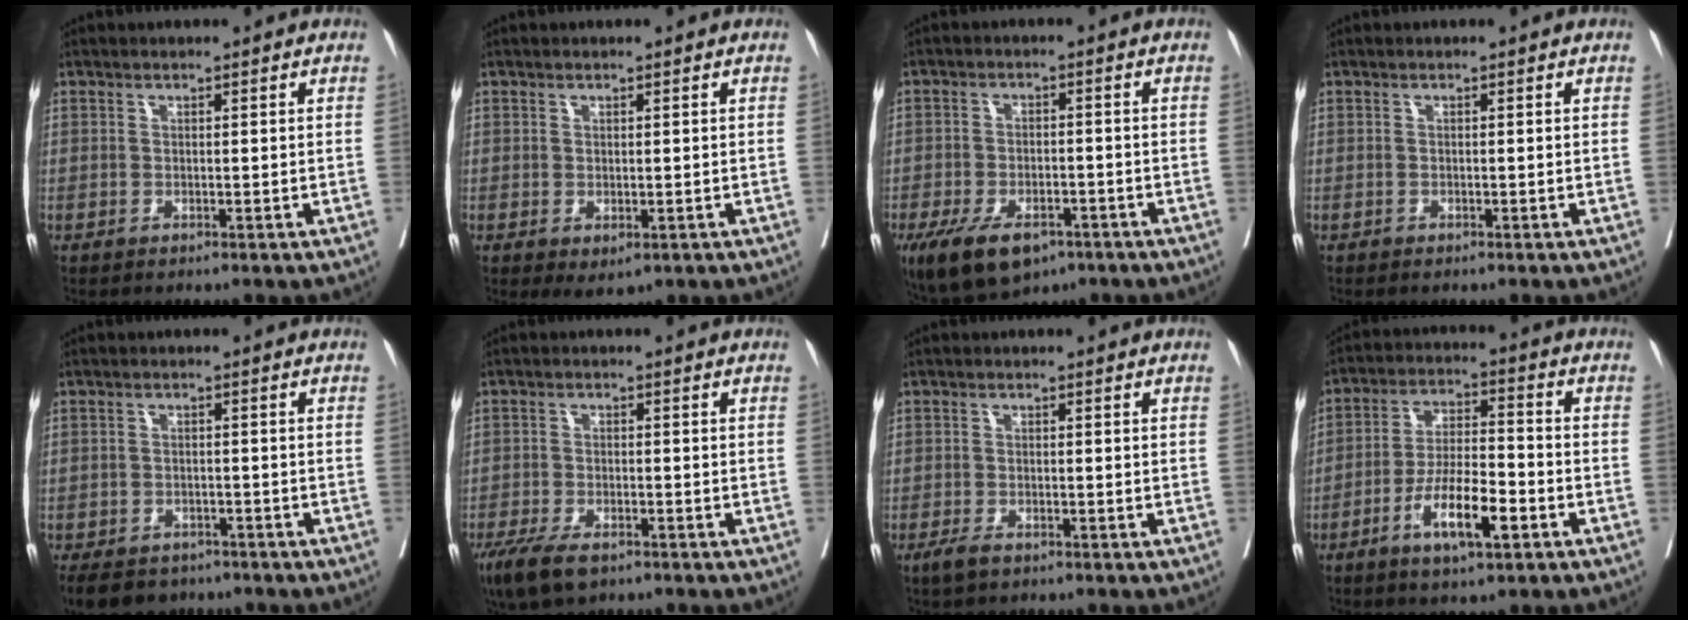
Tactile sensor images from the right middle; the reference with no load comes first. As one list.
[{"total": 2.4, "force": [-0.7, 1.4, 1.8], "torque": [-0.025, -0.007, 0.002]}, {"total": 10.1, "force": [-6.3, 5.0, 6.1], "torque": [-0.109, -0.008, -0.099]}, {"total": 0.0}, {"total": 10.1, "force": [-7.5, 5.9, 3.3], "torque": [-0.074, -0.015, -0.101]}, {"total": 7.1, "force": [-5.0, 2.7, 4.3], "torque": [-0.081, -0.011, -0.086]}, {"total": 2.4, "force": [-1.7, 0.9, 1.5], "torque": [-0.034, -0.003, -0.027]}, {"total": 9.6, "force": [-4.5, 2.1, 8.1], "torque": [-0.154, -0.002, -0.081]}]